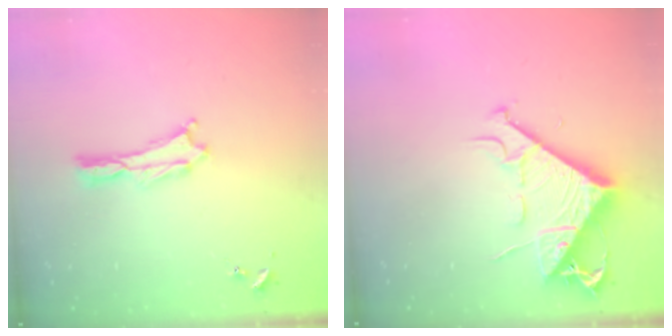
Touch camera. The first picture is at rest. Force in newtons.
{"total": 9.2, "press": 9.1, "slide": 1.2}